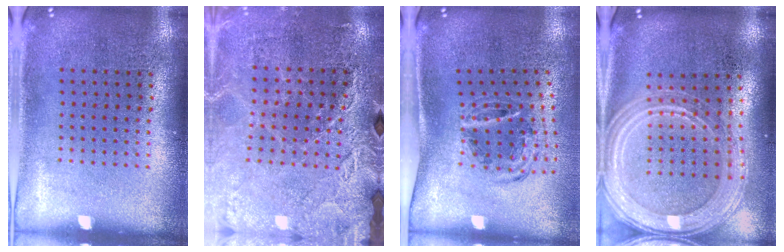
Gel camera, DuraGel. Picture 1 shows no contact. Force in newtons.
{"total": 2.8, "press": 2.8, "slide": 0.3}
{"total": 1.2, "press": 1.0, "slide": 0.5}
{"total": 2.3, "press": 2.0, "slide": 1.1}